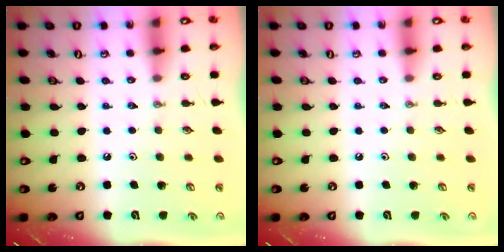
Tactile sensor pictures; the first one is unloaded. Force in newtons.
{"total": 0.0}